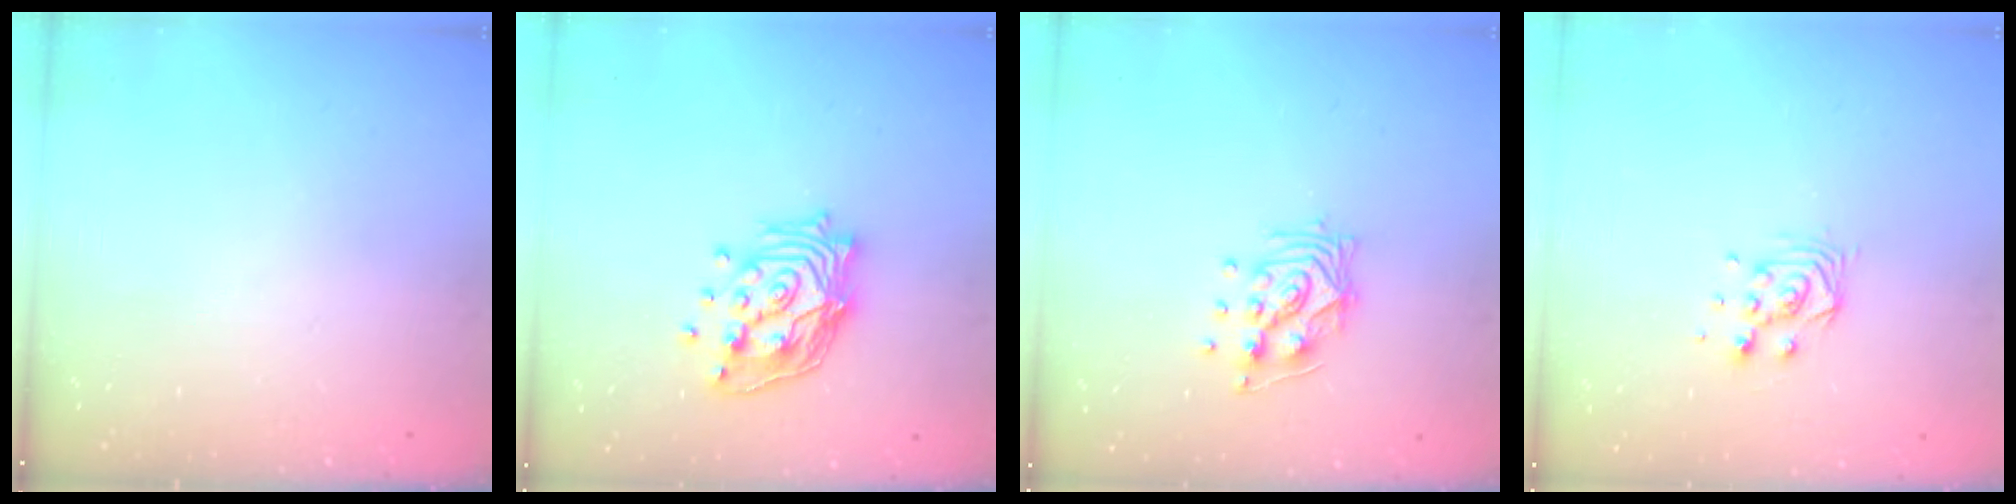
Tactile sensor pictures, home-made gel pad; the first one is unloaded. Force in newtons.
{"total": 17.1, "press": 17.1, "slide": 1.3}
{"total": 10.2, "press": 10.2, "slide": 1.2}
{"total": 7.0, "press": 7.0, "slide": 0.5}